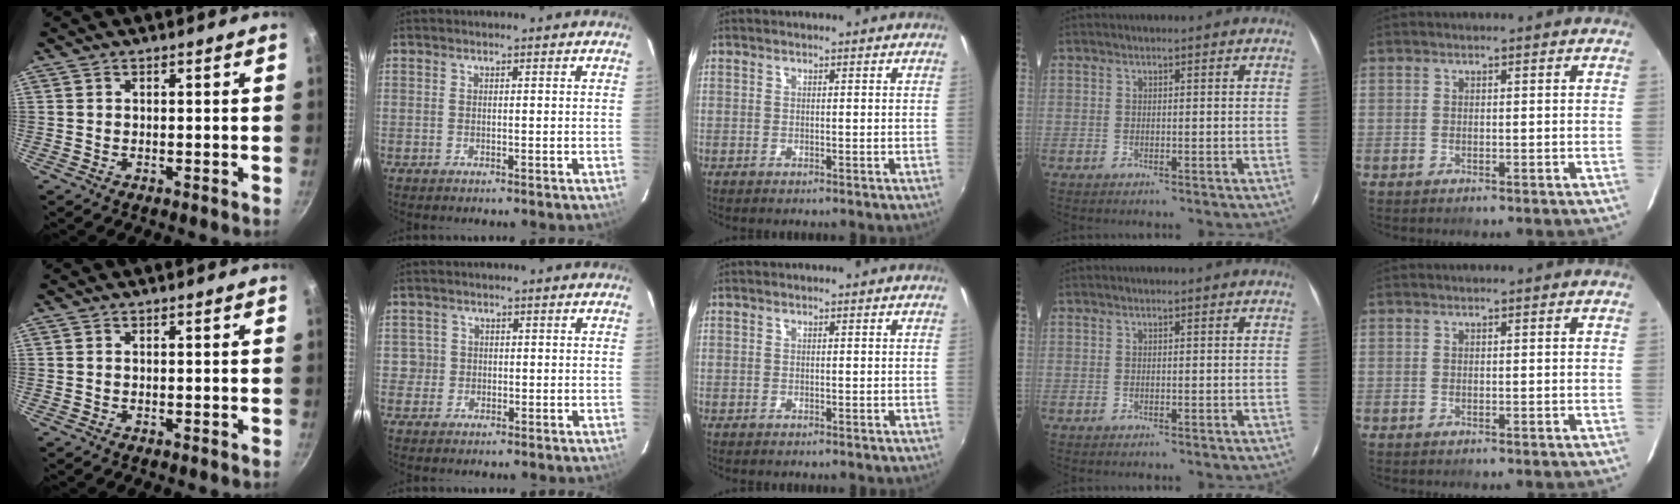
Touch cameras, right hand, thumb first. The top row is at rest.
{"index": {"total": 2.7, "force": [-0.5, 2.7, 0.3], "torque": [0.004, 0.015, -0.005]}}